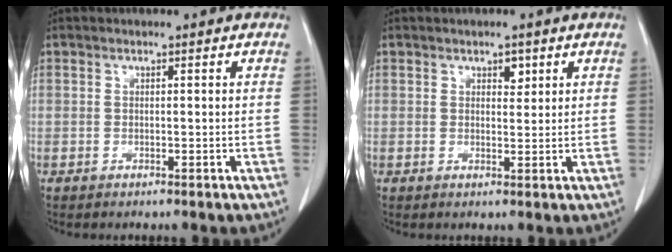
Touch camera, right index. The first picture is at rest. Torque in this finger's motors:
{"motor_torque": [0.02, 0.01, 0.00, 0.00]}